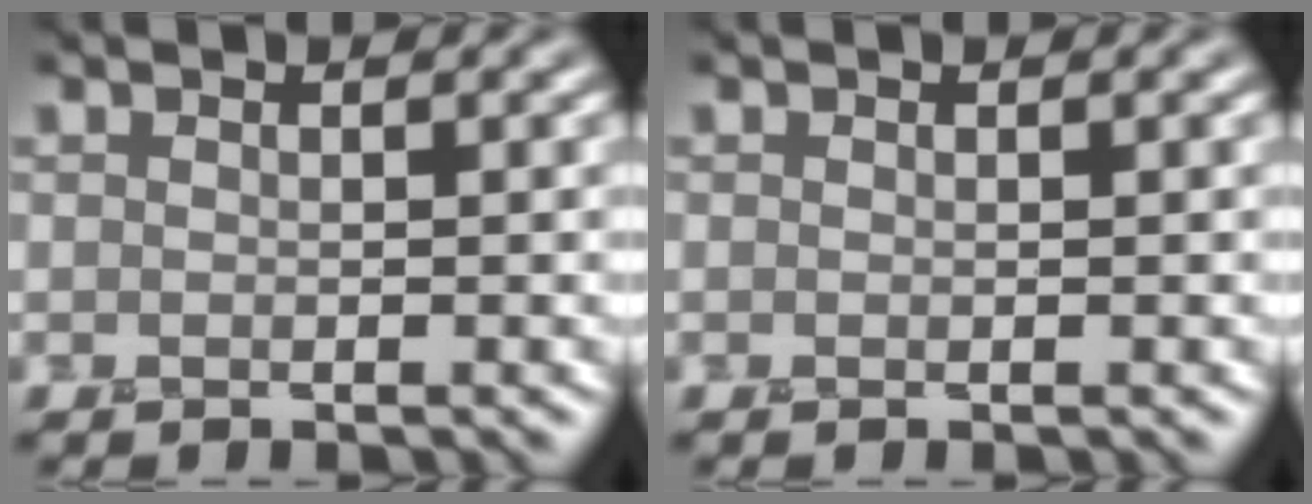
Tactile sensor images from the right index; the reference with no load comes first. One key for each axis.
{"total": 0.0}